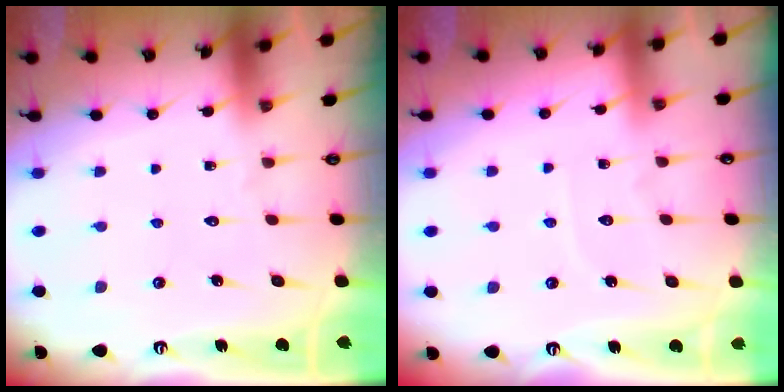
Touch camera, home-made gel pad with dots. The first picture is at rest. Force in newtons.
{"total": 4.3, "press": 4.3, "slide": 0.6}